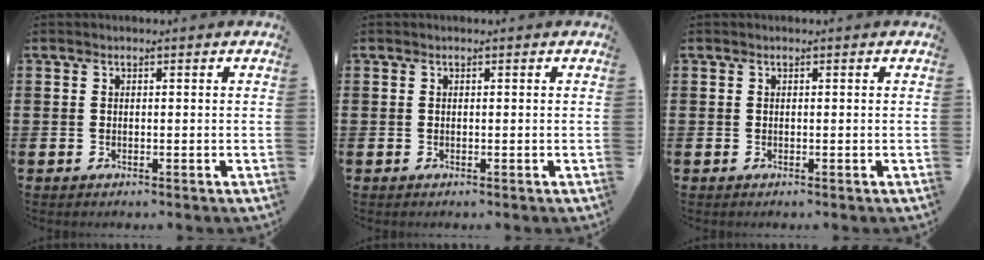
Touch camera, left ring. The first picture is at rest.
{"total": 0.0}
{"total": 0.0}